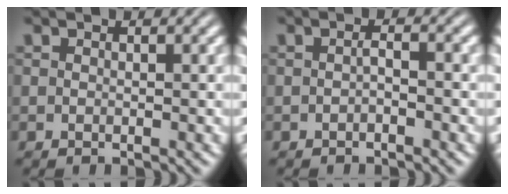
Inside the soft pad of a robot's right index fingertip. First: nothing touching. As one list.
[{"total": 1.0, "force": [-0.7, -0.6, 0.5], "torque": [-0.004, -0.002, -0.008]}]